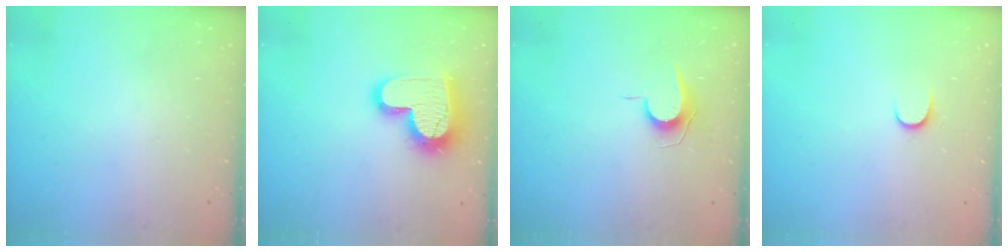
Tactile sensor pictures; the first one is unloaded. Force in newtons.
{"total": 18.4, "press": 18.4, "slide": 1.4}
{"total": 6.8, "press": 6.8, "slide": 0.7}
{"total": 5.3, "press": 5.3, "slide": 0.5}